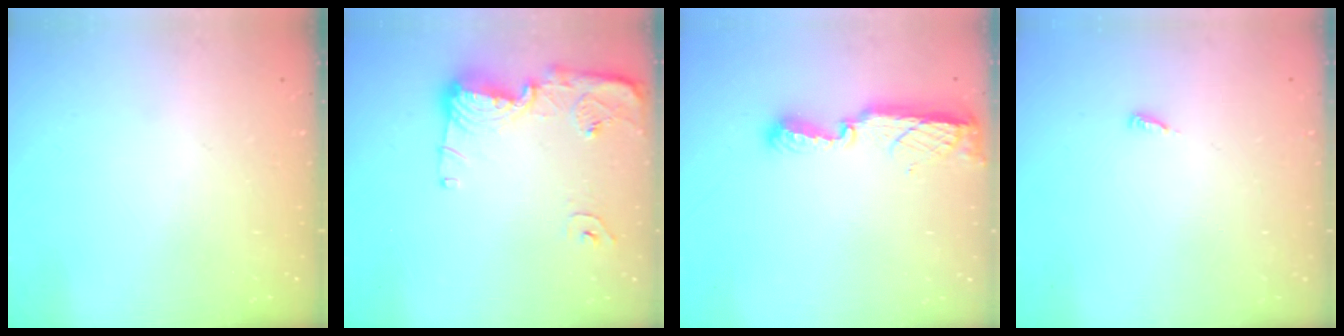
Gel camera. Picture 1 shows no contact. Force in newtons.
{"total": 13.8, "press": 13.8, "slide": 1.3}
{"total": 8.3, "press": 8.3, "slide": 0.7}
{"total": 2.9, "press": 2.9, "slide": 0.2}